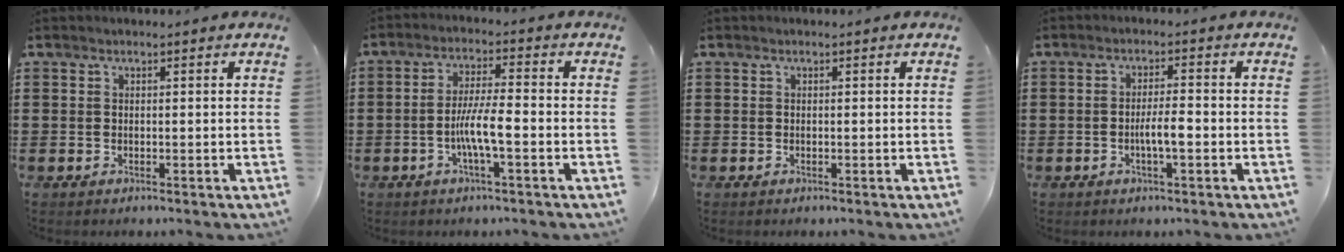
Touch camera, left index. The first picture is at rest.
{"total": 6.1, "force": [-1.9, 1.0, 5.7], "torque": [-0.110, -0.001, -0.039]}
{"total": 0.0}
{"total": 3.8, "force": [-1.0, 0.8, 3.6], "torque": [-0.070, 0.001, -0.021]}